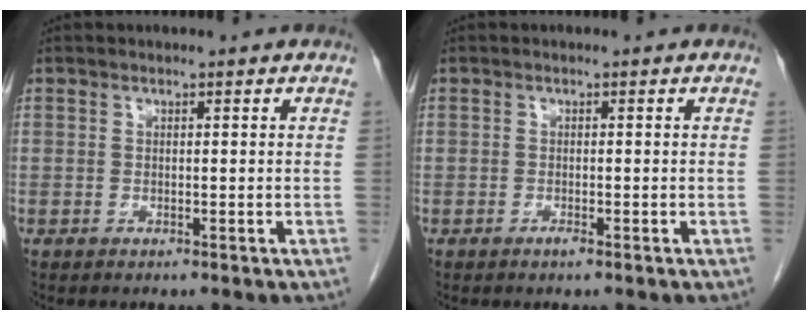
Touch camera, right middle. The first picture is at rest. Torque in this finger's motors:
{"motor_torque": [0.36, 0.01, -0.02, -0.01]}